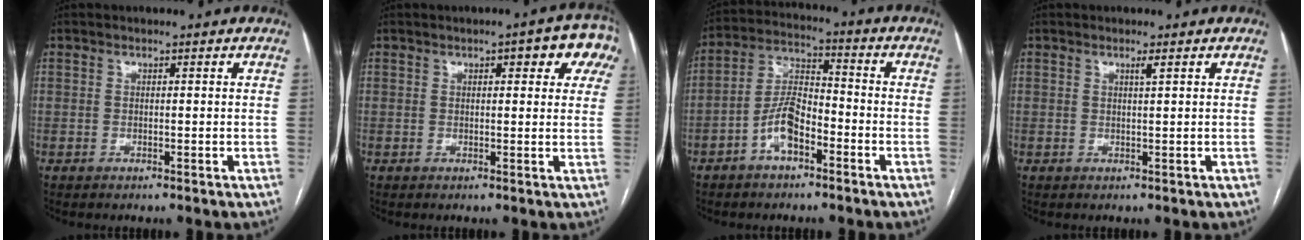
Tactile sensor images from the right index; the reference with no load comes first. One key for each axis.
{"total": 7.8, "fx": 3.9, "fy": 2.7, "fz": 6.2, "tx": -0.062, "ty": 0.015, "tz": 0.033}
{"total": 7.9, "fx": -3.8, "fy": 3.3, "fz": 6.1, "tx": -0.129, "ty": 0.021, "tz": -0.072}
{"total": 0.9, "fx": 0.5, "fy": -0.2, "fz": 0.8, "tx": -0.017, "ty": -0.002, "tz": 0.011}